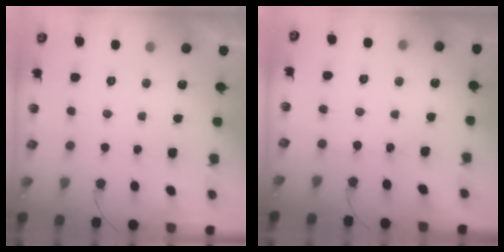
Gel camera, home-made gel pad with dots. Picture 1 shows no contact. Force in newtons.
{"total": 2.2, "press": 2.1, "slide": 0.3}